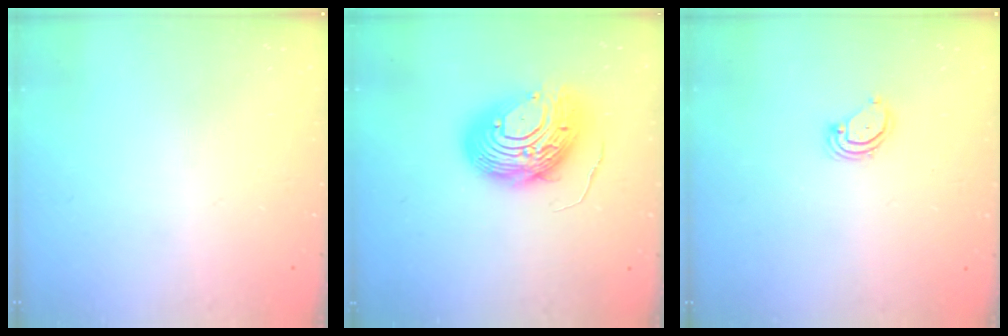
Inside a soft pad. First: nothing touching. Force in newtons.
{"total": 13.4, "press": 13.4, "slide": 1.2}
{"total": 3.2, "press": 3.2, "slide": 0.2}